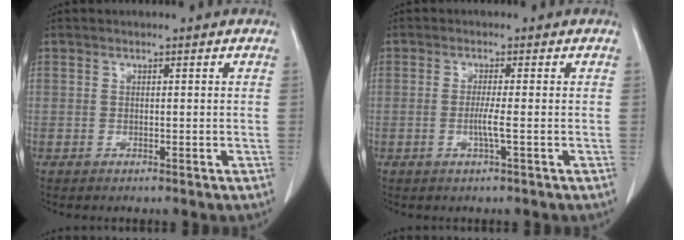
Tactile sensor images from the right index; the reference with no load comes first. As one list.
[{"total": 2.3, "force": [-0.5, -0.5, 2.2], "torque": [-0.045, -0.004, -0.012]}]